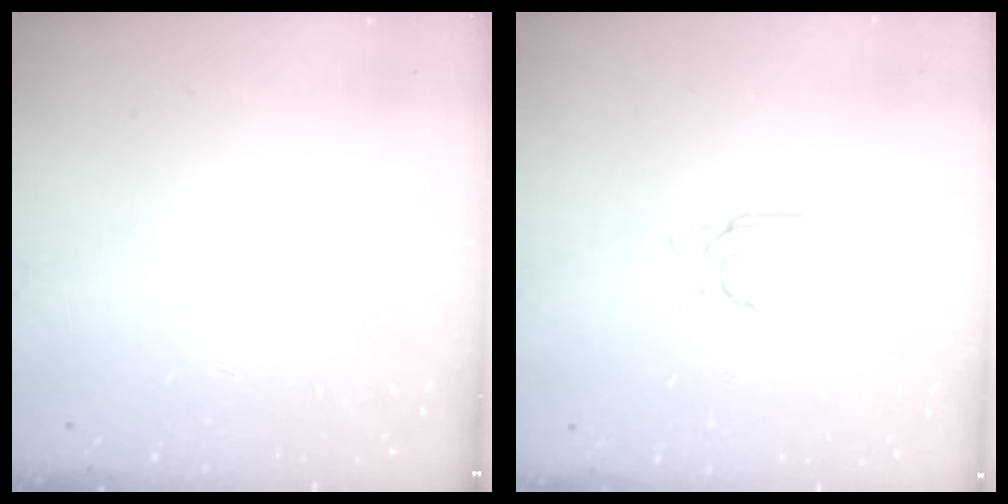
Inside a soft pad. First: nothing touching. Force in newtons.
{"total": 5.0, "press": 5.0, "slide": 0.4}